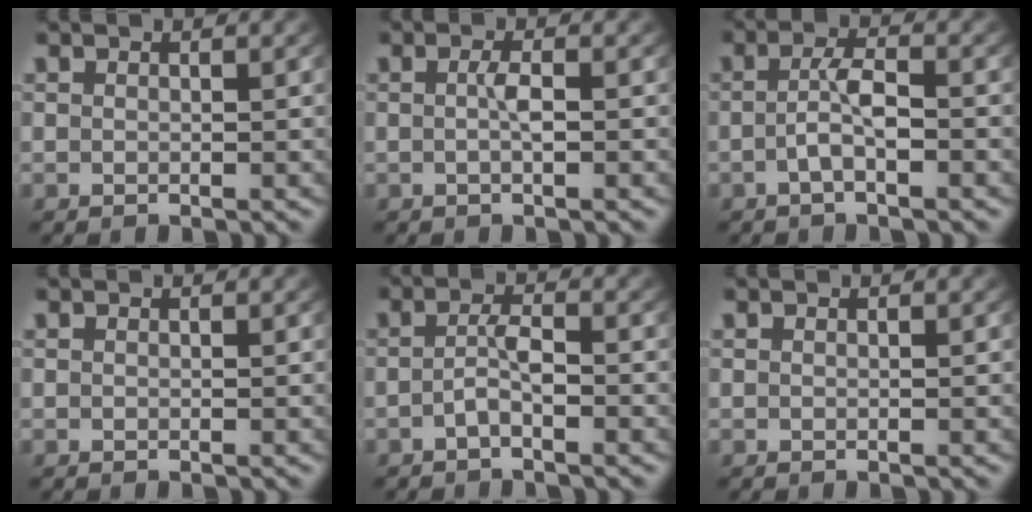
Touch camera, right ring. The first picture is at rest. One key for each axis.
{"total": 1.5, "fx": -0.5, "fy": 0.0, "fz": 1.4, "tx": -0.032, "ty": -0.008, "tz": -0.005}
{"total": 2.9, "fx": -1.3, "fy": 0.6, "fz": 2.5, "tx": -0.045, "ty": -0.005, "tz": -0.020}
{"total": 0.0}
{"total": 2.2, "fx": -1.4, "fy": 0.4, "fz": 1.7, "tx": -0.032, "ty": -0.008, "tz": -0.021}
{"total": 0.0}